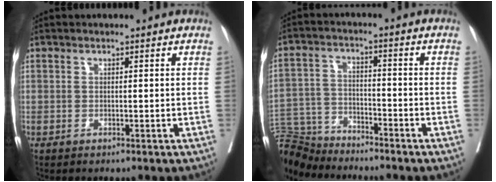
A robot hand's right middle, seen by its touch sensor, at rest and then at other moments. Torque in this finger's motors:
{"motor_torque": [1.03, -1.11, 0.64, 0.02]}